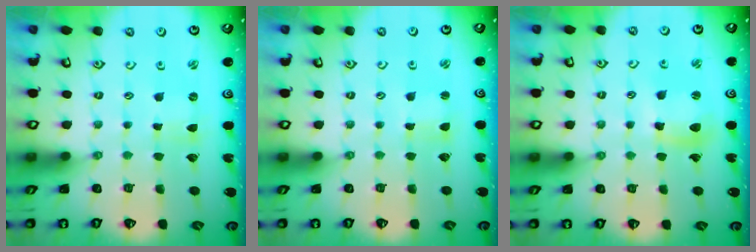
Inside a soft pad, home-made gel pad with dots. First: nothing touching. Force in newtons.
{"total": 1.6, "press": 1.6, "slide": 0.2}
{"total": 9.9, "press": 9.8, "slide": 1.1}